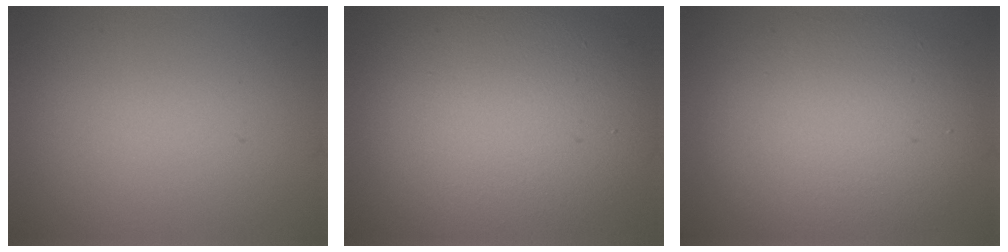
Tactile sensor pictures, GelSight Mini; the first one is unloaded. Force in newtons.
{"total": 13.1, "press": 13.1, "slide": 1.0}
{"total": 9.0, "press": 8.9, "slide": 0.9}